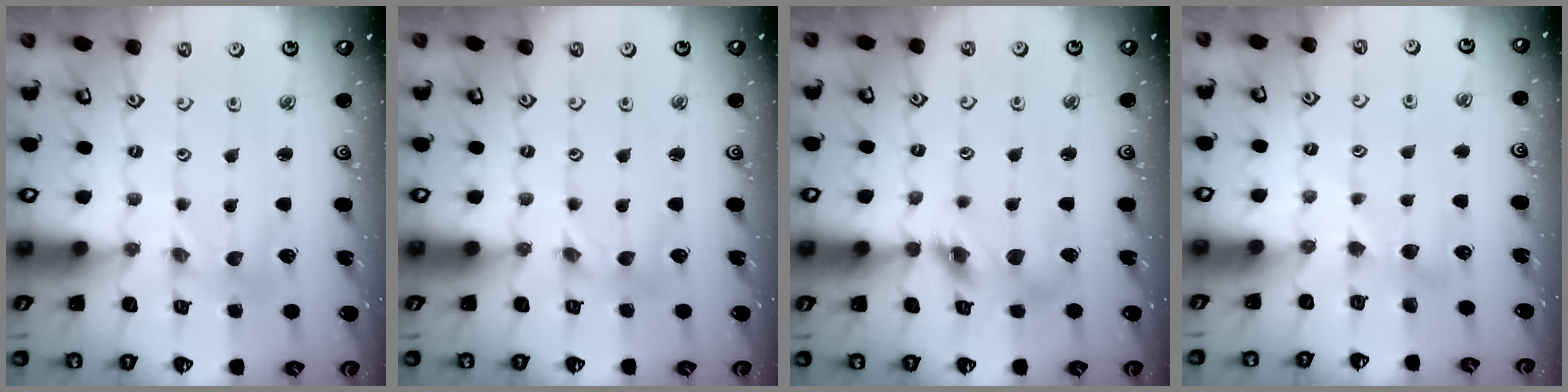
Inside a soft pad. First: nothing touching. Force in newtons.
{"total": 0.0}
{"total": 10.1, "press": 10.1, "slide": 1.0}
{"total": 2.8, "press": 2.8, "slide": 0.5}